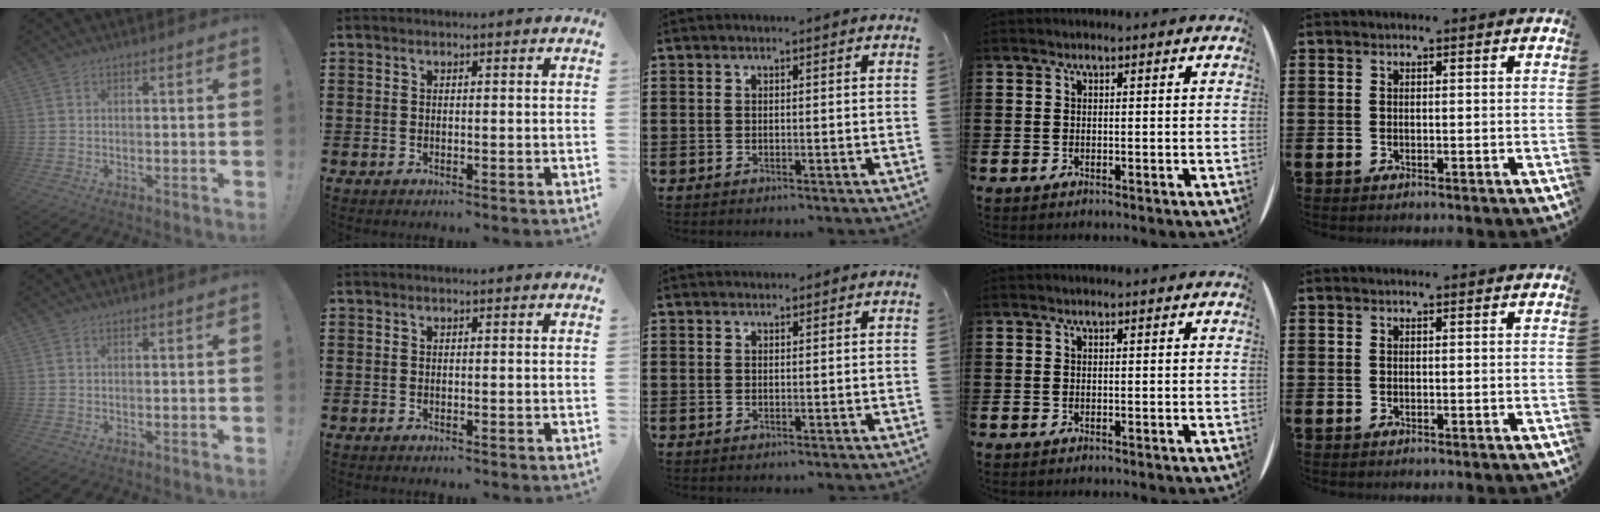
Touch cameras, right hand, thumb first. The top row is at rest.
{"middle": {"total": 0.7, "force": [0.7, 0.2, -0.1], "torque": [-0.001, 0.000, 0.014]}}